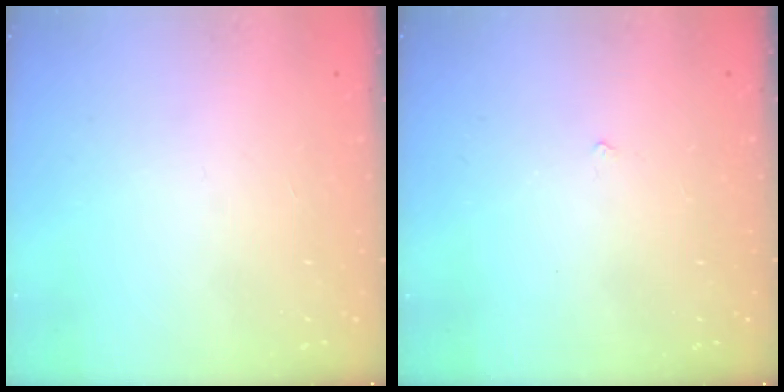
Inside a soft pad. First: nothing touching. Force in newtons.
{"total": 2.1, "press": 2.1, "slide": 0.4}